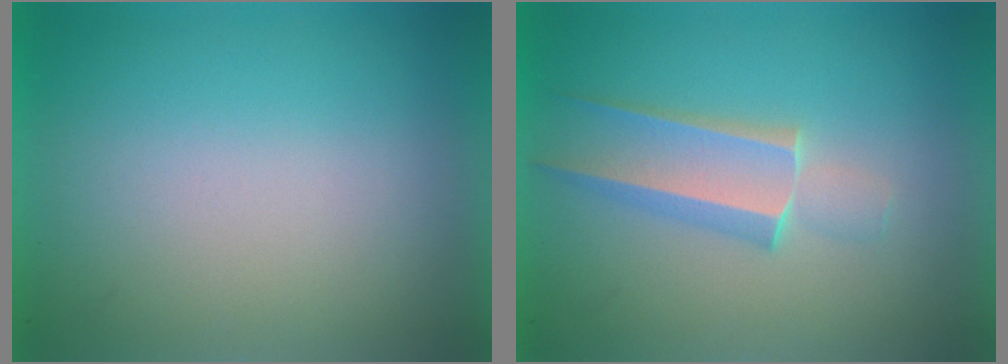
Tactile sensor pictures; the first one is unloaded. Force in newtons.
{"total": 2.2}